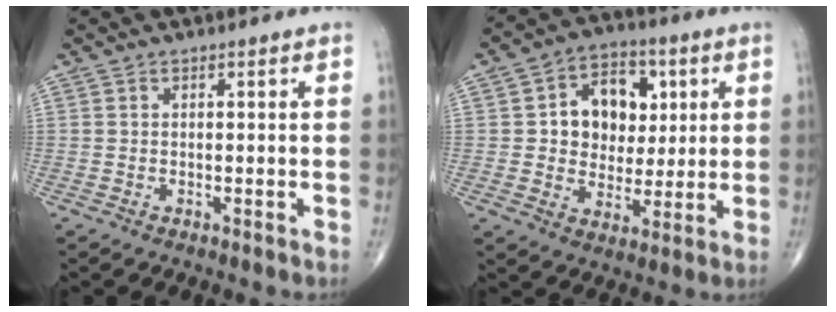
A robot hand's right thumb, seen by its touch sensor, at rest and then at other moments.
{"total": 13.0, "force": [2.8, 10.1, 7.7], "torque": [-0.059, 0.003, 0.045]}